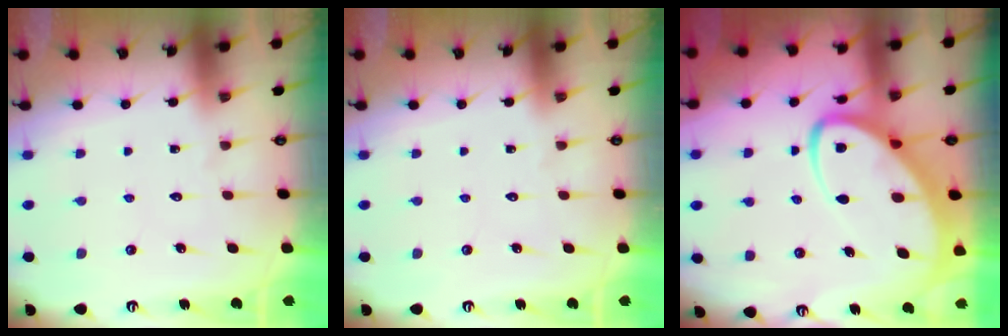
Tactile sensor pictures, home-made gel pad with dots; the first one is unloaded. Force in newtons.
{"total": 0.0}
{"total": 10.5, "press": 10.4, "slide": 1.1}